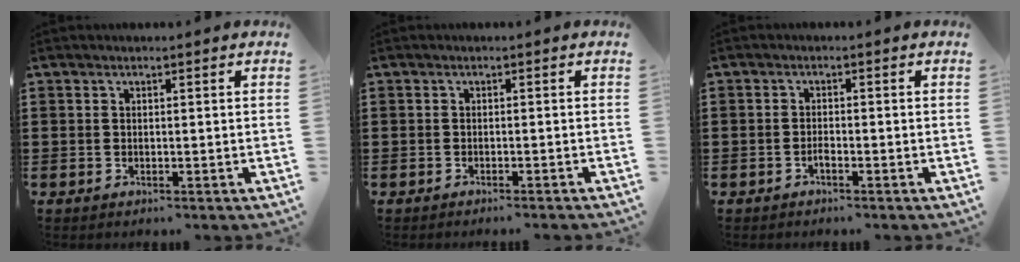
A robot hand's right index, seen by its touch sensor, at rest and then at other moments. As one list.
[{"total": 0.9, "force": [-0.8, -0.2, 0.1], "torque": [-0.004, -0.003, -0.017]}, {"total": 1.0, "force": [-0.9, 0.3, 0.5], "torque": [-0.013, -0.002, -0.016]}]